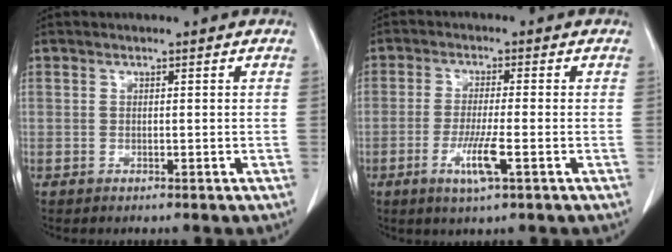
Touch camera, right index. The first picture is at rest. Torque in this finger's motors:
{"motor_torque": [0.88, -0.14, 0.46, 0.12]}